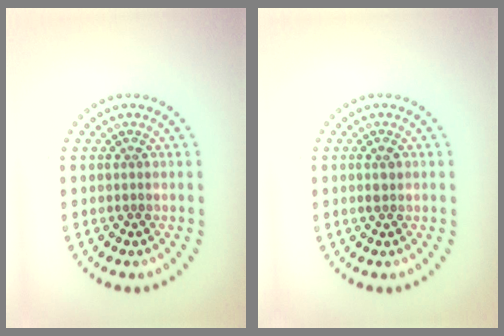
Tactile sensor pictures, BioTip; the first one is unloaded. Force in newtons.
{"total": 1.1, "press": 1.0, "slide": 0.2}